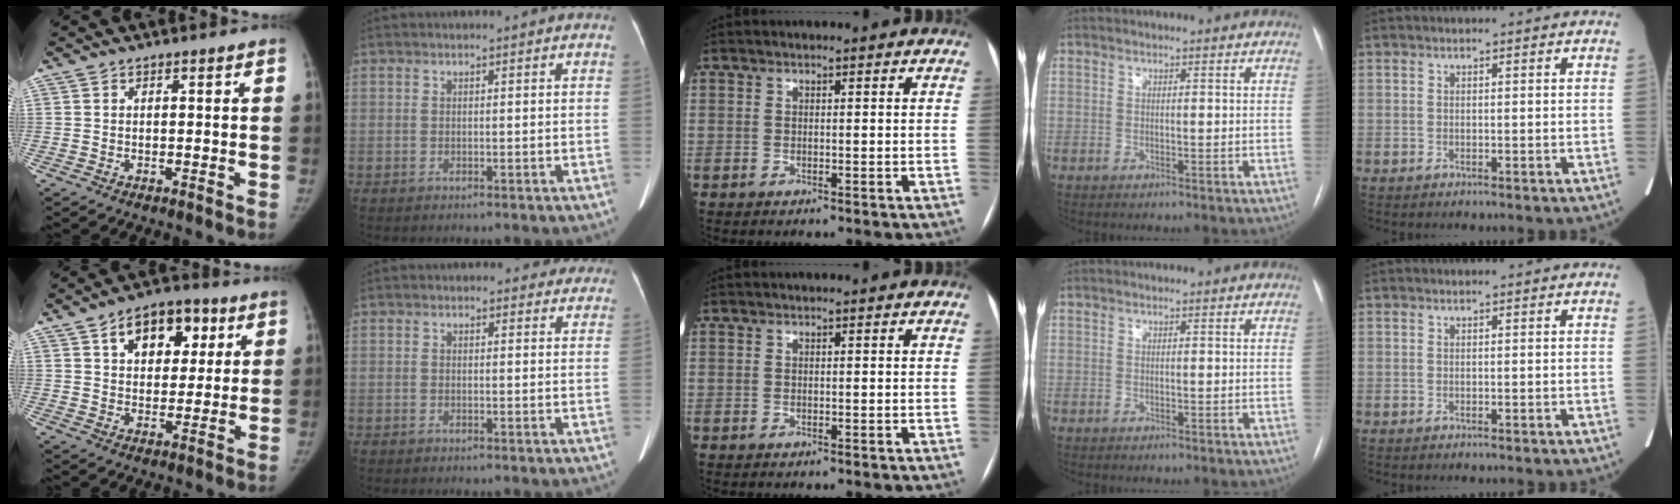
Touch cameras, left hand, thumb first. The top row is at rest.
{"thumb": {"total": 12.4, "force": [5.2, 8.0, 7.8], "torque": [-0.068, -0.005, 0.077]}, "index": {"total": 3.2, "force": [2.8, 1.4, 0.3], "torque": [0.013, 0.000, 0.016]}}